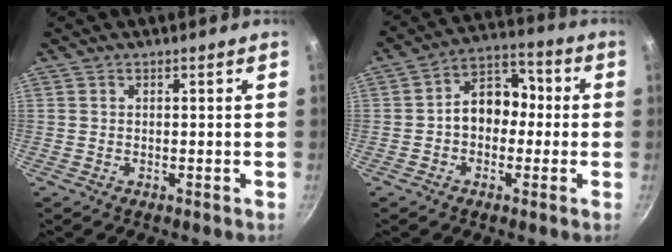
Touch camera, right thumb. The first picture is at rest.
{"total": 10.3, "force": [-0.5, 7.4, 7.1], "torque": [-0.080, 0.039, -0.022]}